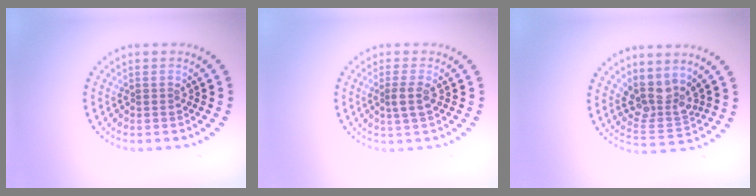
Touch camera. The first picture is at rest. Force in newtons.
{"total": 1.7, "press": 1.4, "slide": 1.0}
{"total": 3.5, "press": 2.8, "slide": 2.2}